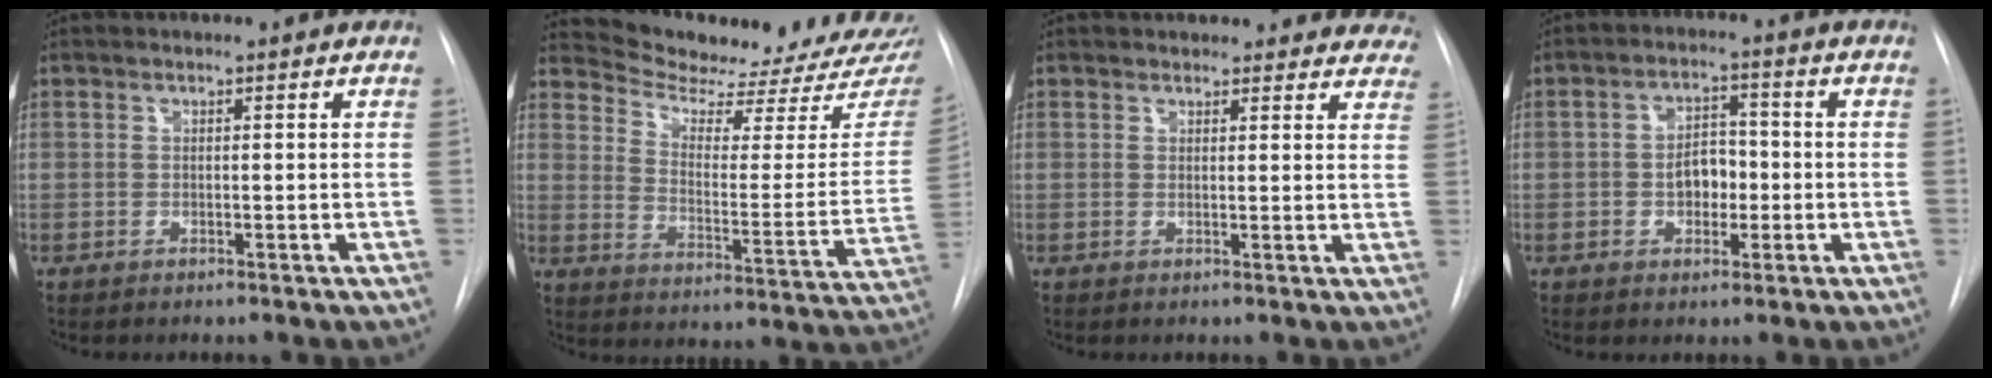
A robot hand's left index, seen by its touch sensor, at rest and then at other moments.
{"total": 21.5, "force": [20.3, 1.8, 6.7], "torque": [-0.096, -0.100, 0.260]}
{"total": 12.2, "force": [11.3, 4.3, 1.2], "torque": [0.032, -0.013, 0.097]}
{"total": 4.9, "force": [-0.9, 3.2, 3.5], "torque": [-0.056, 0.016, -0.015]}